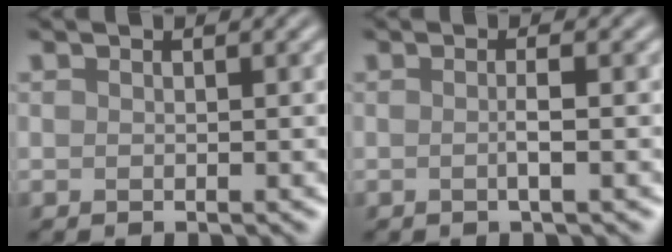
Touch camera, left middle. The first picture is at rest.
{"total": 1.4, "force": [-0.1, 0.2, 1.4], "torque": [-0.026, -0.002, -0.004]}